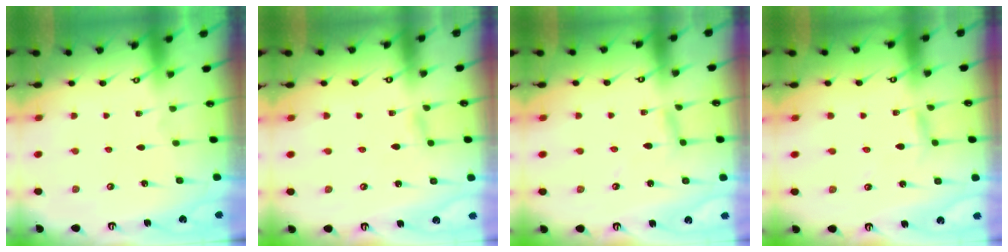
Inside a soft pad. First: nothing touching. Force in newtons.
{"total": 2.1, "press": 2.0, "slide": 0.2}
{"total": 3.4, "press": 3.4, "slide": 0.3}
{"total": 2.6, "press": 2.6, "slide": 0.3}